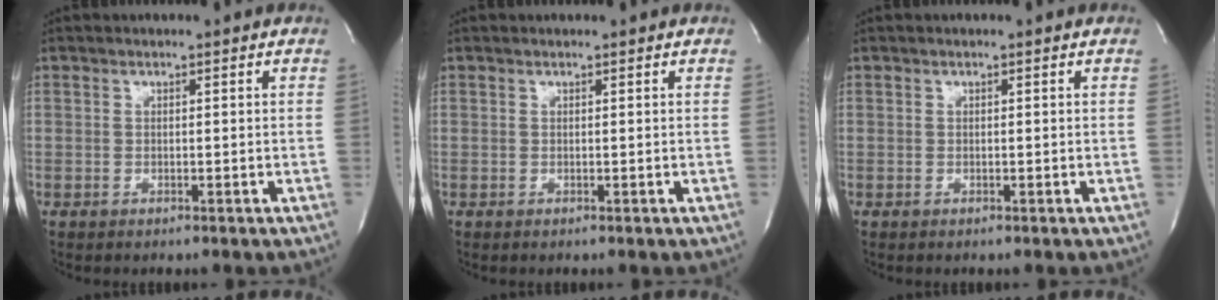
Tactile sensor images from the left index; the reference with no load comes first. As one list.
[{"total": 0.5, "force": [0.5, 0.0, 0.0], "torque": [0.000, 0.003, 0.005]}, {"total": 0.0}]